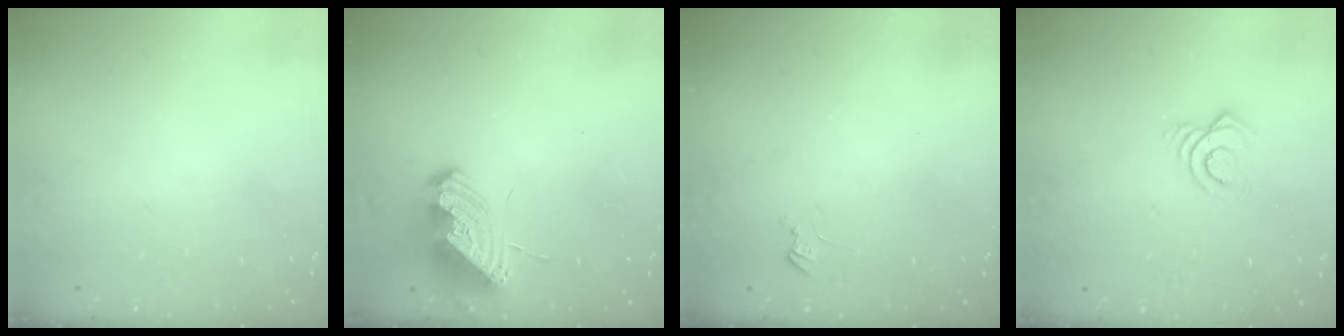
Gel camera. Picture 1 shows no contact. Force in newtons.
{"total": 11.6, "press": 11.4, "slide": 1.8}
{"total": 2.7, "press": 2.7, "slide": 0.3}
{"total": 6.5, "press": 6.4, "slide": 0.8}